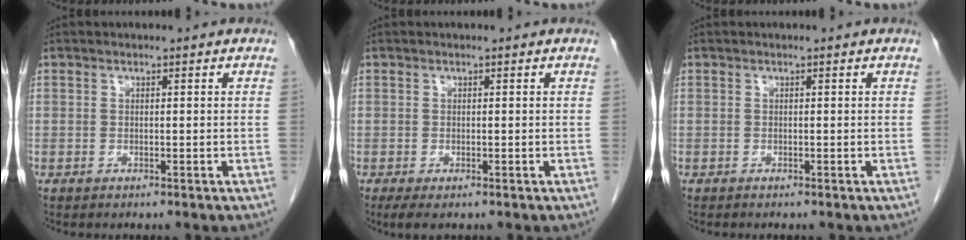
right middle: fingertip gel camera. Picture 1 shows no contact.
{"total": 2.0, "force": [-1.2, 0.8, 1.4], "torque": [-0.026, -0.005, -0.014]}
{"total": 0.0}